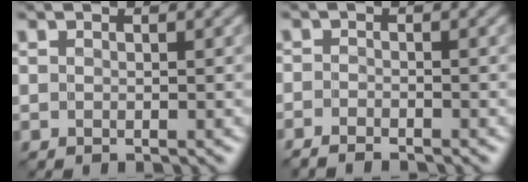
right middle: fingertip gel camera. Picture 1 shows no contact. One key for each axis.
{"total": 2.0, "fx": -2.0, "fy": 0.2, "fz": 0.2, "tx": -0.005, "ty": -0.003, "tz": -0.043}